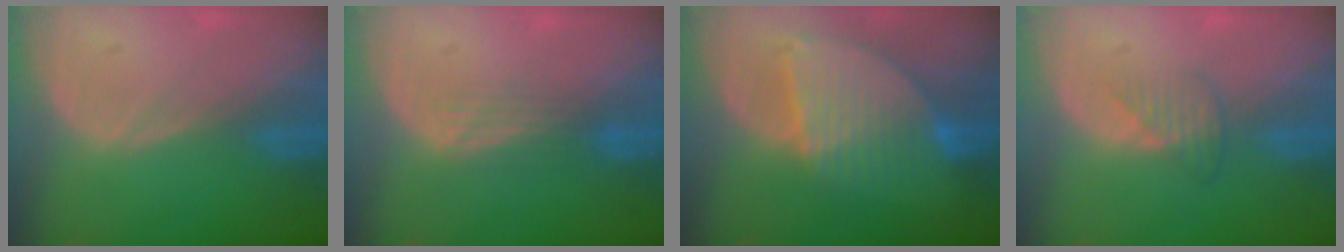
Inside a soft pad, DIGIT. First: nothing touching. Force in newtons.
{"total": 3.0, "press": 2.6, "slide": 1.4}
{"total": 8.6, "press": 7.5, "slide": 4.1}
{"total": 2.5, "press": 2.5, "slide": 0.3}